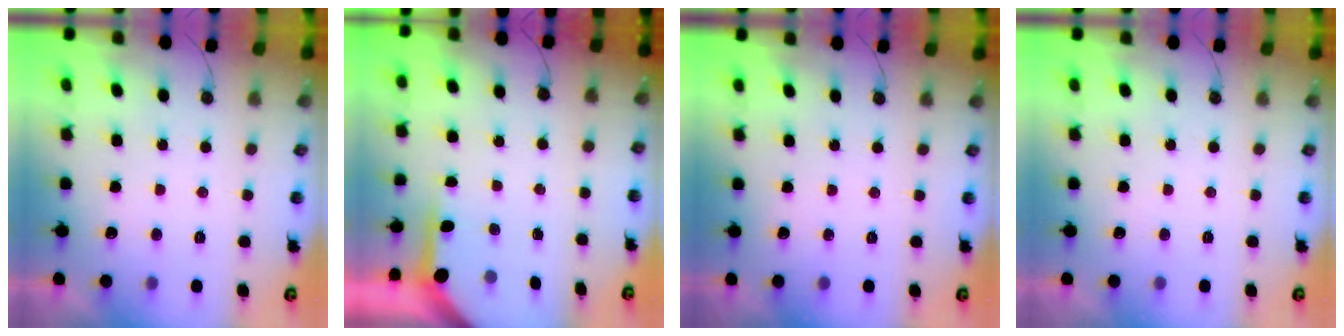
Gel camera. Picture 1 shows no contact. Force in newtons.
{"total": 3.8, "press": 3.8, "slide": 0.3}
{"total": 0.0}
{"total": 0.0}